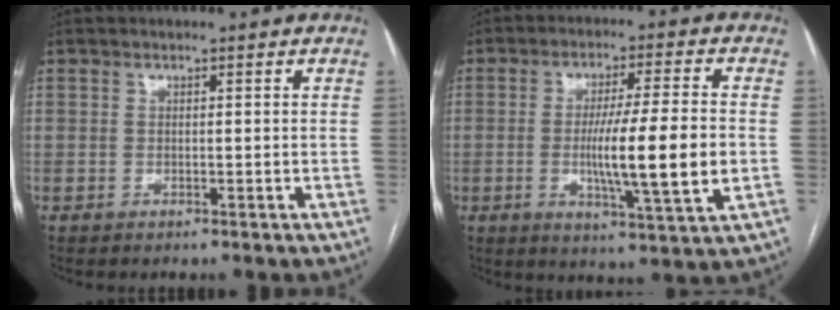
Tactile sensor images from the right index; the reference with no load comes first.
{"total": 13.1, "force": [-1.7, 0.1, 13.0], "torque": [-0.220, -0.016, -0.031]}